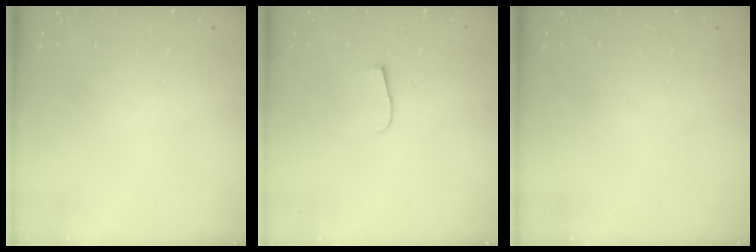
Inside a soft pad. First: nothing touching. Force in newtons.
{"total": 5.5, "press": 5.5, "slide": 0.6}
{"total": 0.0}